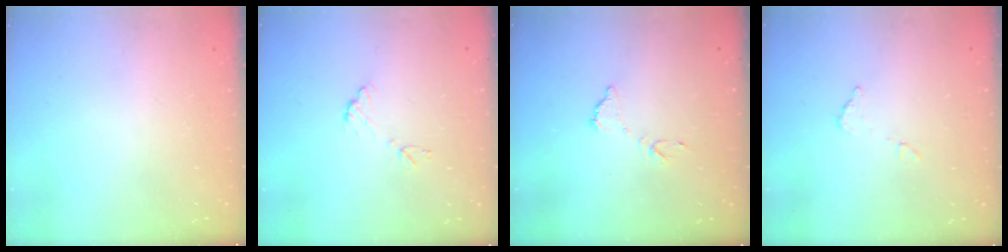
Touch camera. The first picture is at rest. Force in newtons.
{"total": 6.8, "press": 6.8, "slide": 0.4}
{"total": 7.3, "press": 7.3, "slide": 0.5}
{"total": 4.9, "press": 4.9, "slide": 0.3}